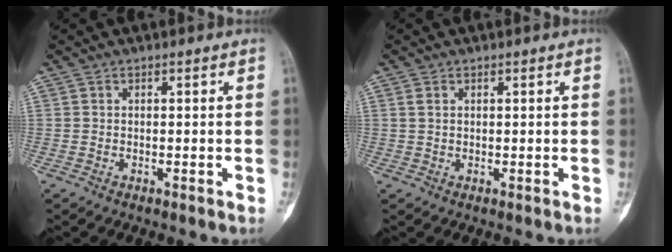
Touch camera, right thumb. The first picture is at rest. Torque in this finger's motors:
{"motor_torque": [-0.71, -0.14, 0.42, -0.01, 0.01]}